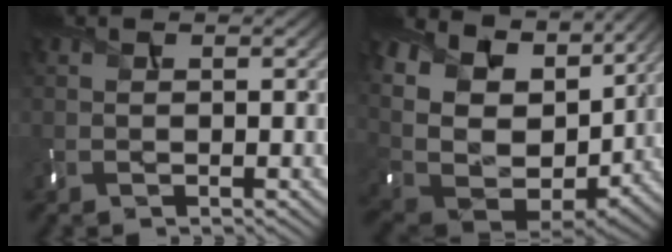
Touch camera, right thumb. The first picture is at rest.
{"total": 15.3, "force": [7.4, 9.8, 9.2], "torque": [-0.239, 0.019, 0.158]}